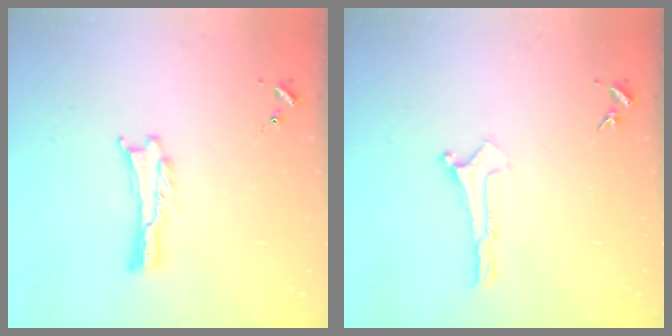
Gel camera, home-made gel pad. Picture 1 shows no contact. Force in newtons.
{"total": 0.0}